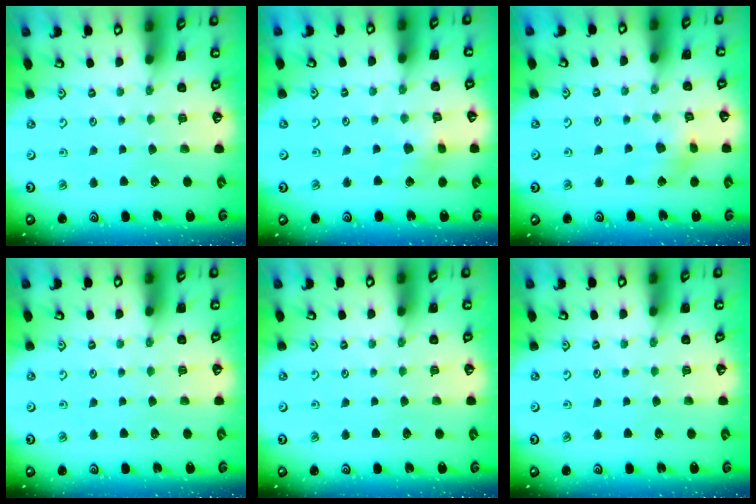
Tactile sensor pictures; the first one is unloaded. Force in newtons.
{"total": 5.4, "press": 5.4, "slide": 0.6}
{"total": 5.4, "press": 5.3, "slide": 0.7}
{"total": 0.0}
{"total": 0.0}
{"total": 0.0}